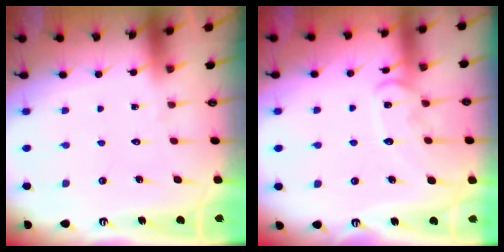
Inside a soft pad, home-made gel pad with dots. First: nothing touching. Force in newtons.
{"total": 11.6, "press": 11.5, "slide": 0.9}